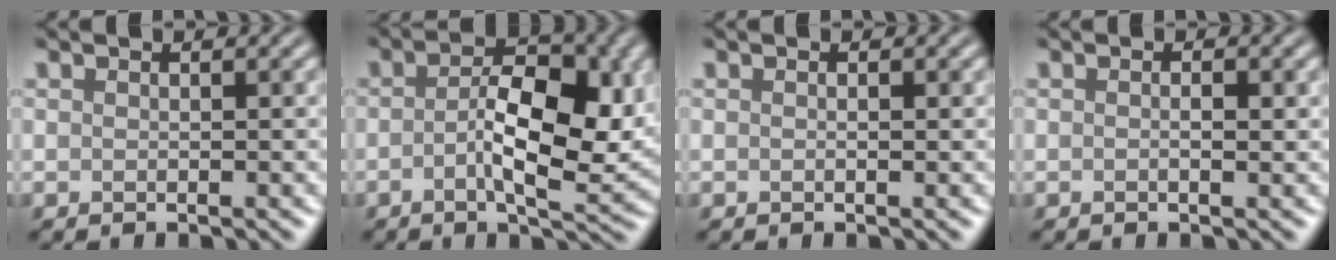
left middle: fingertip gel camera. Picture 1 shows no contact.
{"total": 7.8, "force": [-0.6, 3.2, 7.1], "torque": [-0.110, -0.003, -0.013]}
{"total": 0.0}
{"total": 0.9, "force": [0.0, 0.3, 0.9], "torque": [-0.016, -0.002, -0.001]}